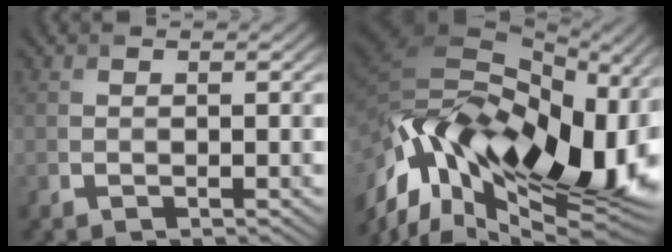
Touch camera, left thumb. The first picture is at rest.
{"total": 20.2, "force": [-5.1, 11.7, 15.7], "torque": [-0.304, -0.038, -0.084]}